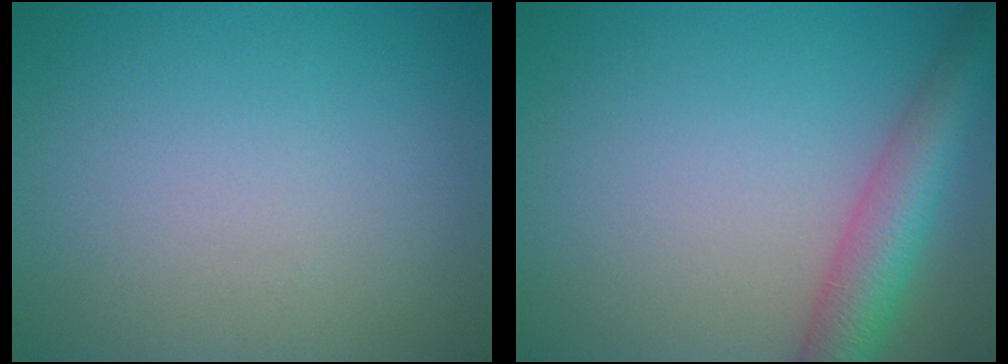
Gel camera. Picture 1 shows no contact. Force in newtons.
{"total": 5.3, "press": 5.3, "slide": 0.2}